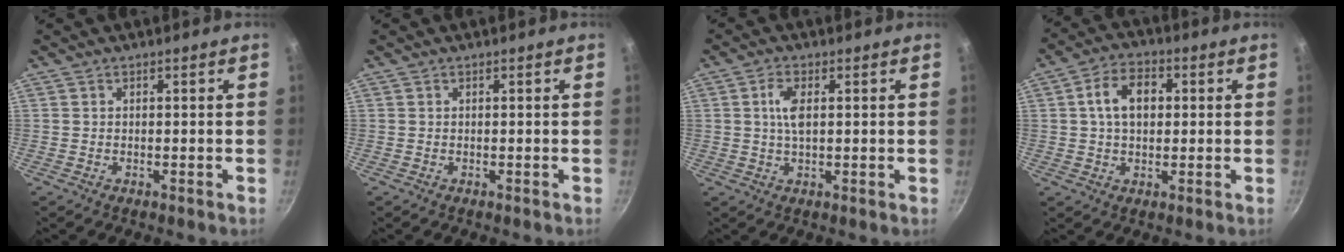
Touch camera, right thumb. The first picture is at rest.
{"total": 0.0}
{"total": 4.4, "force": [0.9, 1.9, 3.9], "torque": [-0.078, 0.005, 0.017]}
{"total": 8.4, "force": [1.3, 5.7, 6.1], "torque": [-0.083, 0.016, 0.014]}